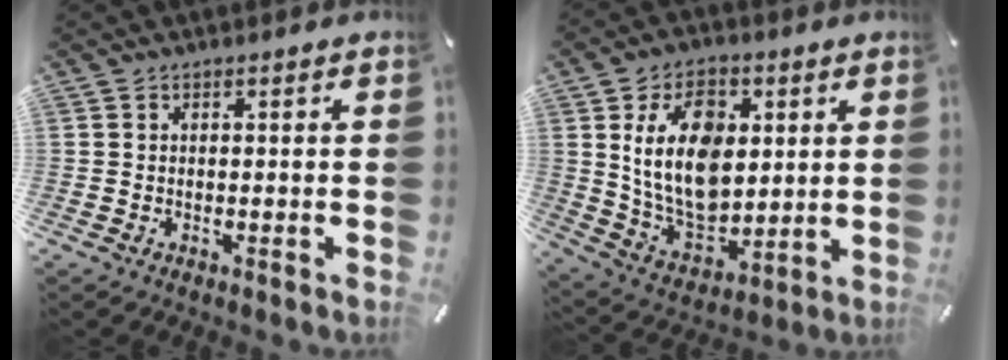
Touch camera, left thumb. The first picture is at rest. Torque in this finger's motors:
{"motor_torque": [1.61, 1.66, 2.03, -0.75, 0.40]}